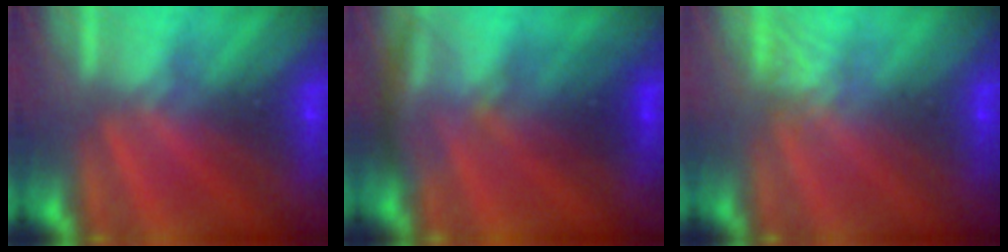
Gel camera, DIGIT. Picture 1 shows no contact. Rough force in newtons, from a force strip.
{"total": 2.8}
{"total": 1.7}